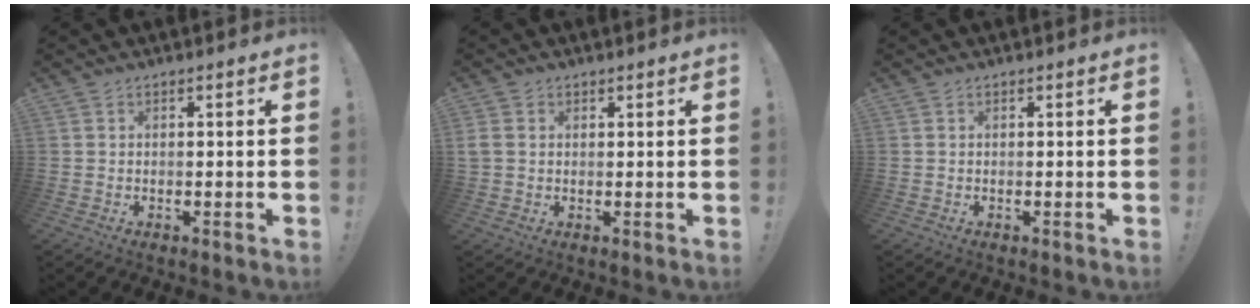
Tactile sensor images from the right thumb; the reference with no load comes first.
{"total": 3.2, "force": [0.9, 2.6, 1.6], "torque": [-0.031, 0.005, 0.021]}
{"total": 0.0}